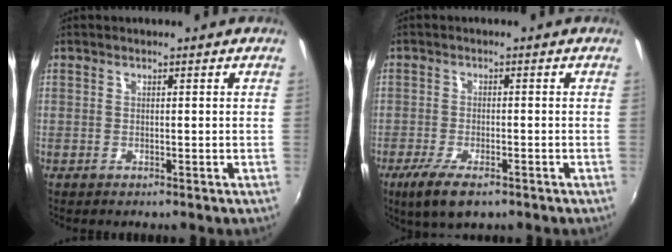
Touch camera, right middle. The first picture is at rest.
{"total": 7.0, "force": [-4.4, 2.3, 4.9], "torque": [-0.114, -0.025, -0.079]}